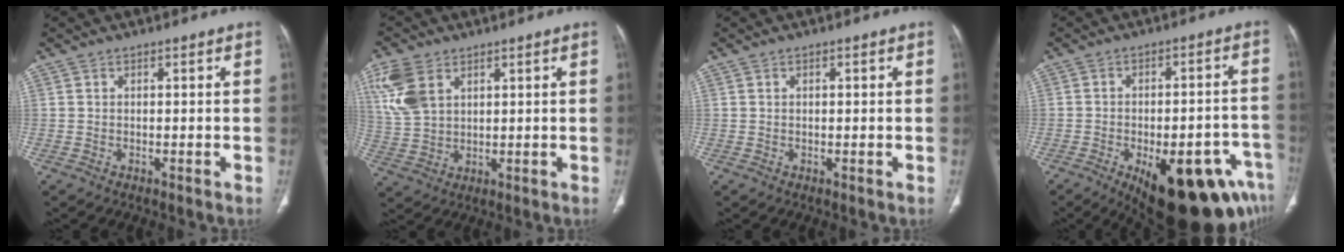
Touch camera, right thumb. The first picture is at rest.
{"total": 9.3, "force": [4.3, 5.8, 5.9], "torque": [-0.132, -0.005, 0.095]}
{"total": 0.9, "force": [0.3, 0.4, 0.8], "torque": [-0.018, 0.005, 0.006]}
{"total": 23.5, "force": [-11.8, 9.6, 17.9], "torque": [-0.163, 0.046, -0.147]}